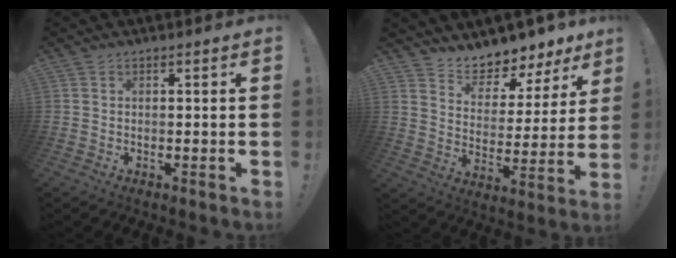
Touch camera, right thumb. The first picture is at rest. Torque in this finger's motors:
{"motor_torque": [-0.02, 0.10, 0.23, 0.23, 0.00]}